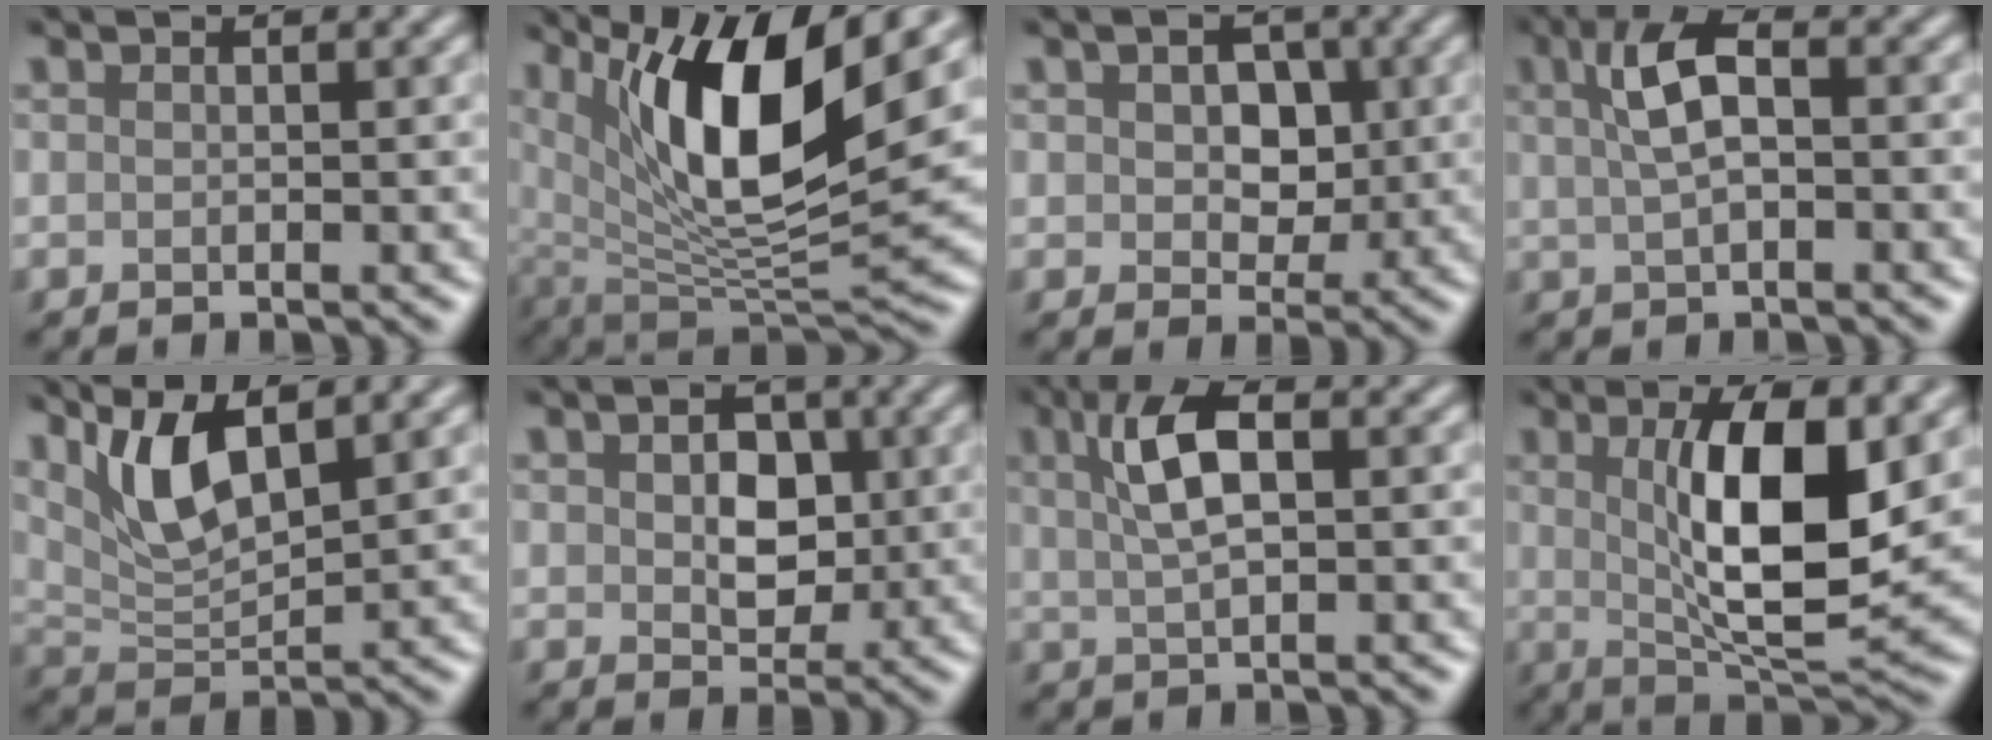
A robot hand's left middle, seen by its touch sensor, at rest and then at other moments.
{"total": 12.2, "force": [5.1, 3.6, 10.4], "torque": [-0.174, -0.009, 0.095]}
{"total": 3.7, "force": [0.6, 2.7, 2.5], "torque": [-0.045, 0.000, 0.000]}
{"total": 4.0, "force": [0.9, 1.5, 3.6], "torque": [-0.072, 0.012, 0.012]}
{"total": 5.1, "force": [2.8, 1.6, 4.0], "torque": [-0.087, -0.004, 0.055]}
{"total": 3.9, "force": [0.4, 2.7, 2.8], "torque": [-0.051, -0.003, 0.004]}
{"total": 4.6, "force": [1.4, 1.7, 4.0], "torque": [-0.079, 0.010, 0.021]}
{"total": 9.3, "force": [1.6, 2.8, 8.8], "torque": [-0.141, -0.012, 0.033]}